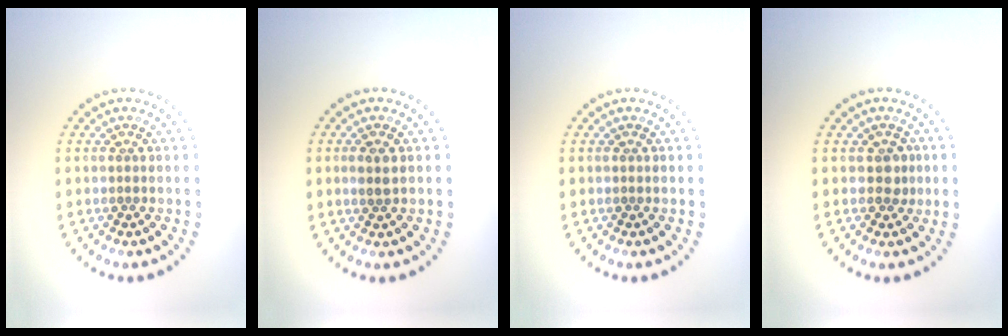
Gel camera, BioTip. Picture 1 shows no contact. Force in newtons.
{"total": 1.4, "press": 1.4, "slide": 0.3}
{"total": 0.0}
{"total": 1.5, "press": 1.4, "slide": 0.6}